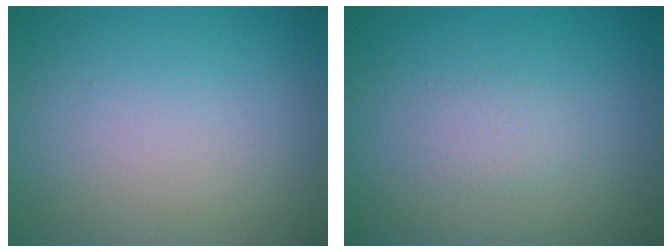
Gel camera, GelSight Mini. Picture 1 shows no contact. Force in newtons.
{"total": 1.1, "press": 1.1, "slide": 0.1}